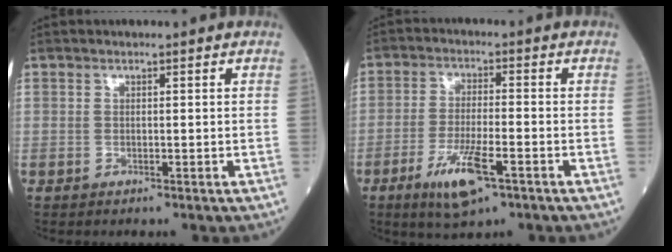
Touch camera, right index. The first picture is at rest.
{"total": 8.5, "force": [-4.3, 1.6, 7.1], "torque": [-0.139, -0.016, -0.073]}